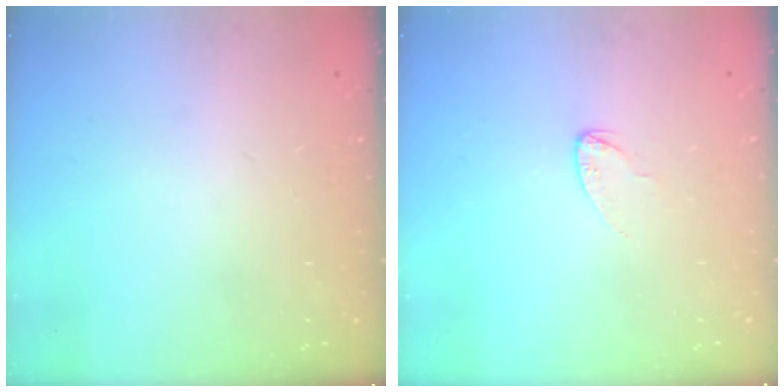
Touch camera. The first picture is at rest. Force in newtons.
{"total": 3.2, "press": 3.2, "slide": 0.2}